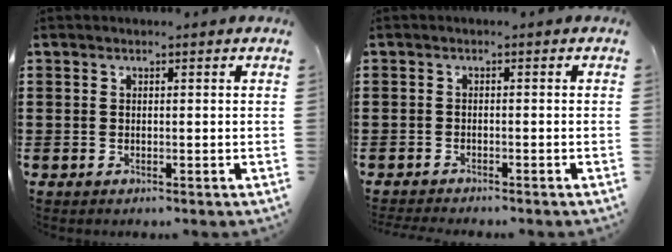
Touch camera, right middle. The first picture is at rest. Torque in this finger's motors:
{"motor_torque": [0.33, 0.02, 0.15, 0.02]}